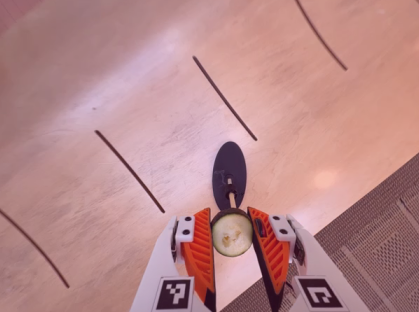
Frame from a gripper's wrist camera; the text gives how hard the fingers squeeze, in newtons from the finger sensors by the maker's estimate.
{"total": 8.4, "left": 8.4, "right": 8.3}